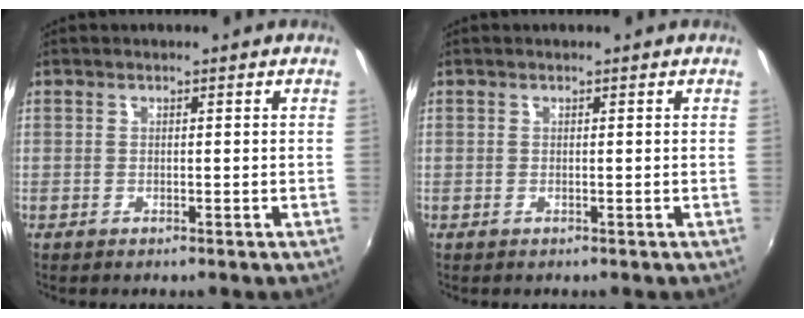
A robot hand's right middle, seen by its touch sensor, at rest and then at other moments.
{"total": 0.0}